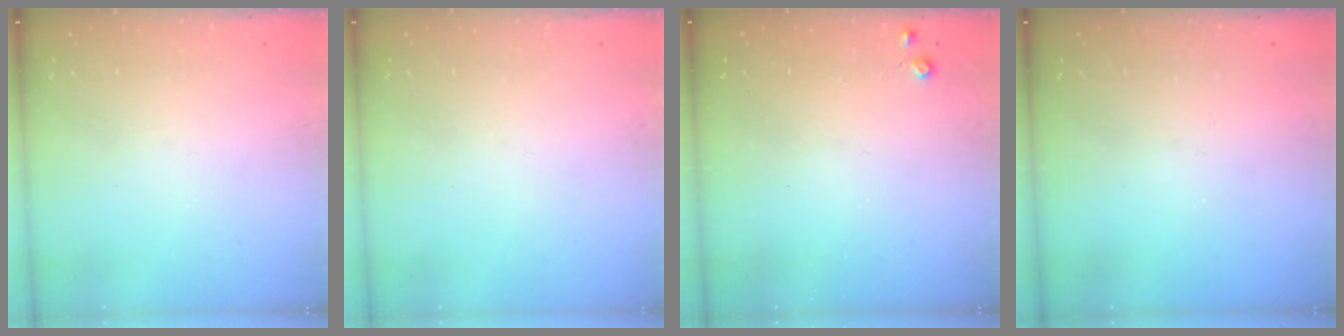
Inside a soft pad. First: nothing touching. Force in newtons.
{"total": 0.0}
{"total": 3.9, "press": 3.8, "slide": 0.6}
{"total": 0.0}